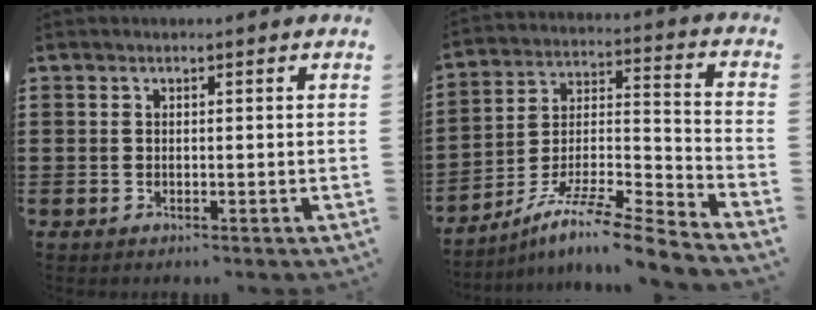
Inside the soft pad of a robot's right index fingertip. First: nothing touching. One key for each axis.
{"total": 9.4, "fx": -7.8, "fy": 0.6, "fz": 5.2, "tx": -0.088, "ty": 0.007, "tz": -0.156}